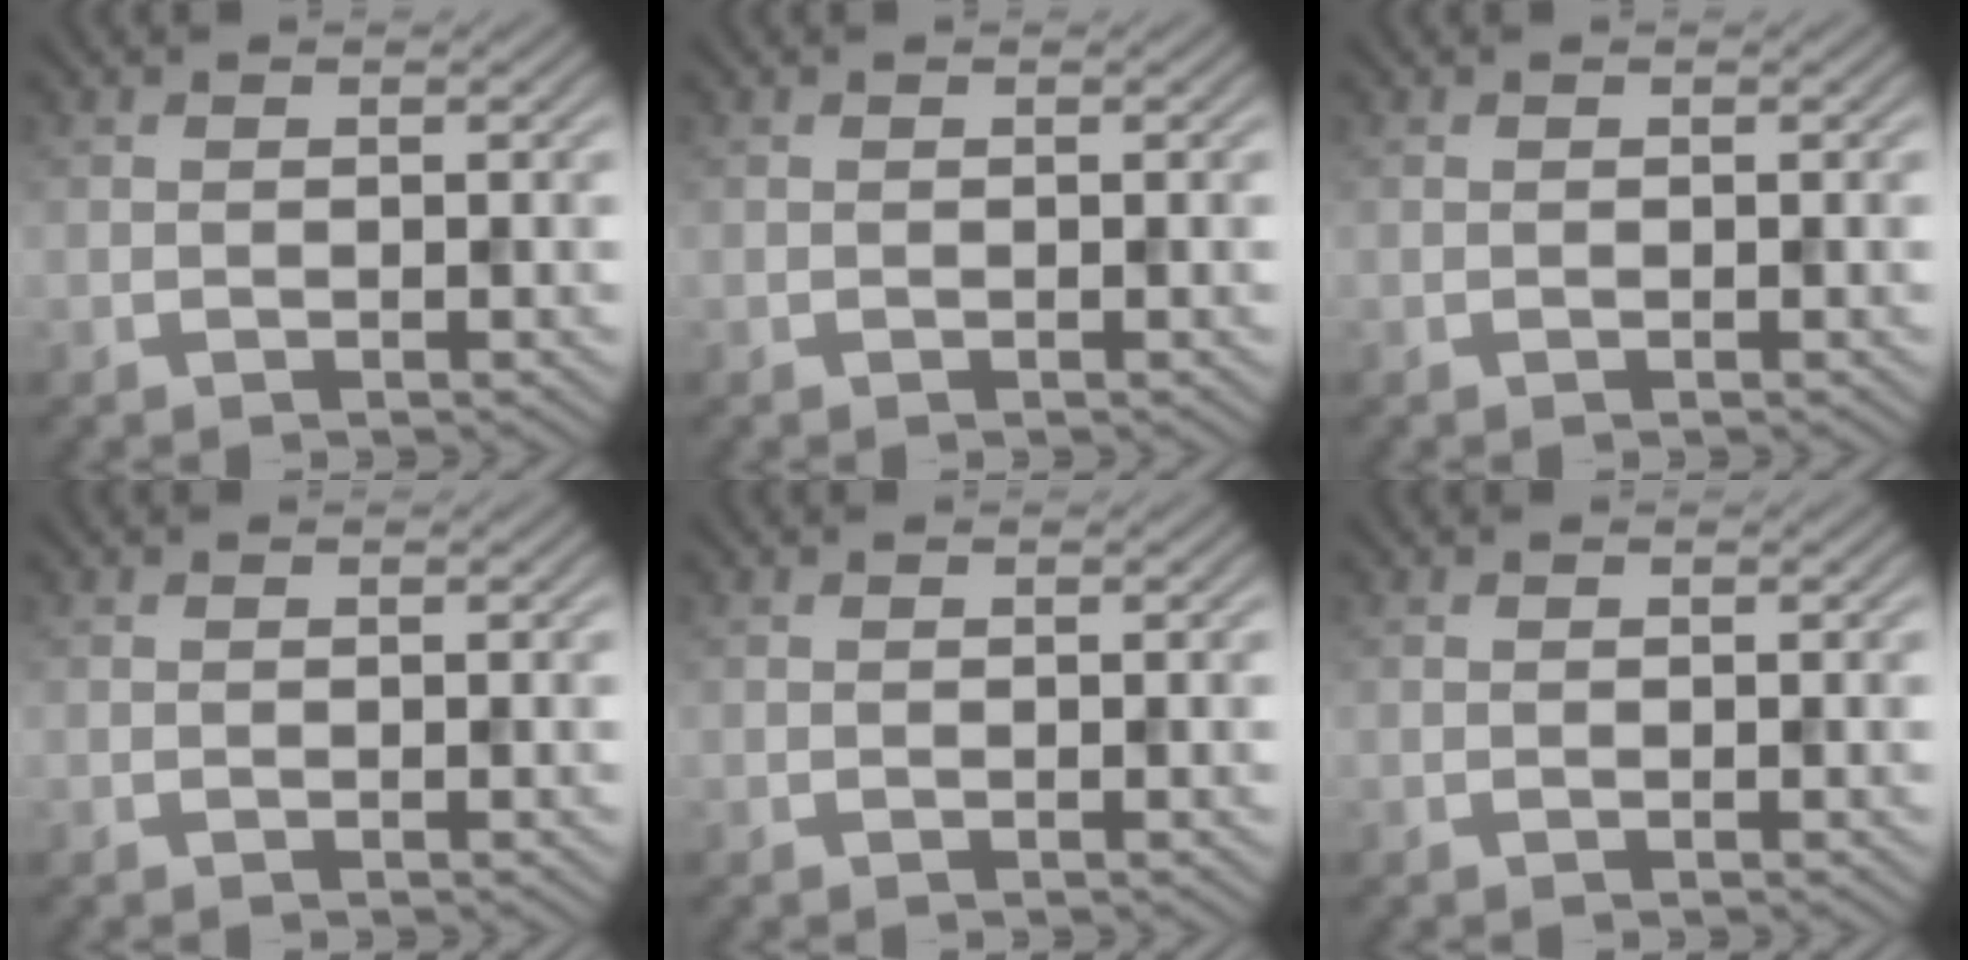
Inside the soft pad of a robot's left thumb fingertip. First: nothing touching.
{"total": 0.0}
{"total": 0.0}
{"total": 0.0}
{"total": 0.0}
{"total": 0.0}